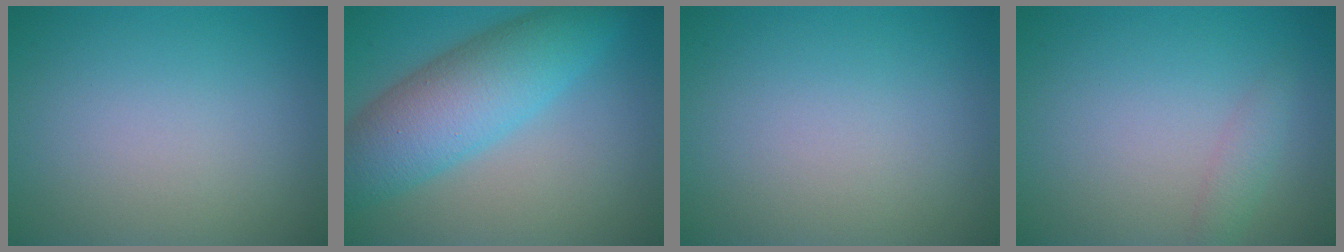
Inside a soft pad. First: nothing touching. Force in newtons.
{"total": 8.0, "press": 8.0, "slide": 0.1}
{"total": 0.0}
{"total": 1.3, "press": 1.3, "slide": 0.0}